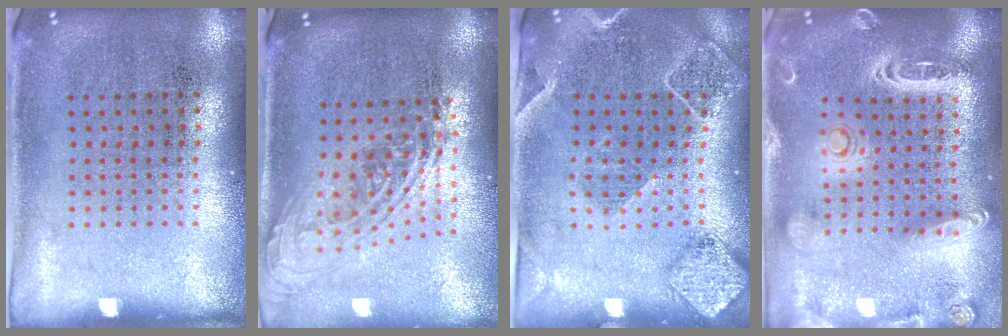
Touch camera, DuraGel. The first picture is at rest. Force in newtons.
{"total": 2.2, "press": 1.6, "slide": 1.5}
{"total": 2.0, "press": 1.9, "slide": 0.7}
{"total": 2.6, "press": 2.3, "slide": 1.2}